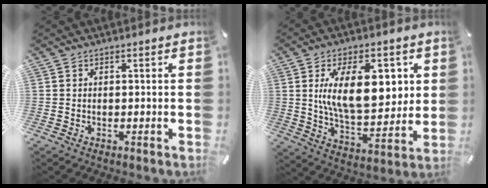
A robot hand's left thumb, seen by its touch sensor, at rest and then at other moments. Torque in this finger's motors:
{"motor_torque": [2.55, 2.46, 1.53, -1.24, 0.26]}